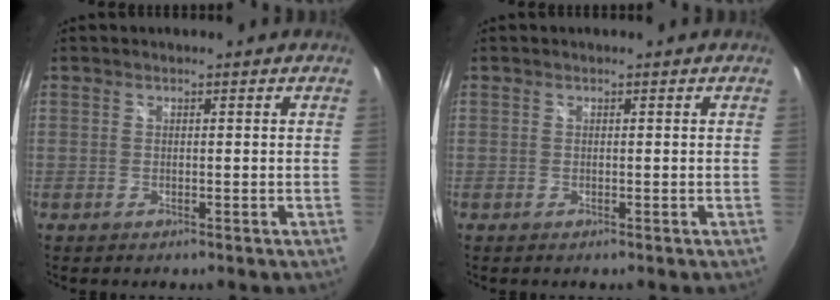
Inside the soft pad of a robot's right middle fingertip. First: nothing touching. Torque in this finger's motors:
{"motor_torque": [-0.08, 0.08, -0.02, 0.00]}